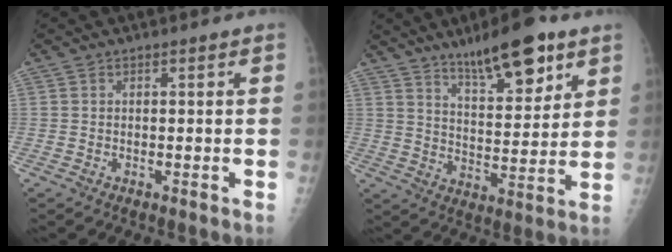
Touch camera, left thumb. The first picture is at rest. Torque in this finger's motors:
{"motor_torque": [0.29, 0.58, -0.11, -0.32, 0.19]}